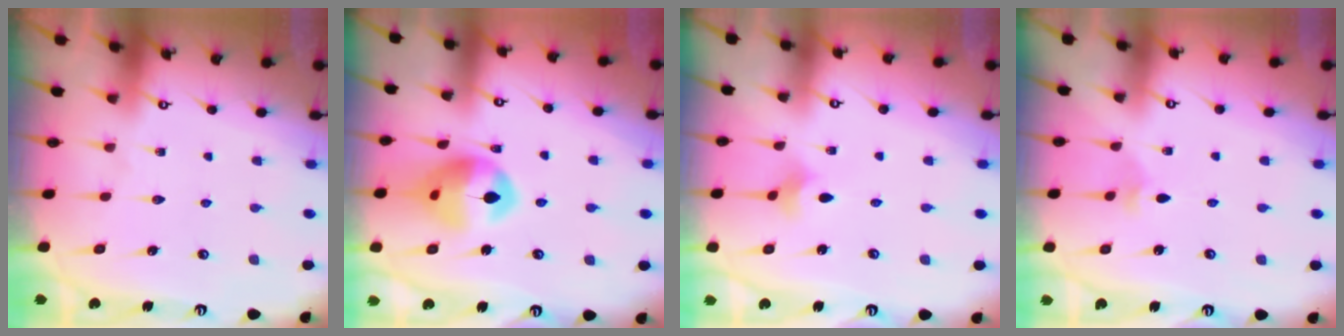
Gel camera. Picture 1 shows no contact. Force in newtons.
{"total": 13.9, "press": 13.7, "slide": 2.1}
{"total": 2.6, "press": 2.6, "slide": 0.5}
{"total": 2.3, "press": 2.3, "slide": 0.6}